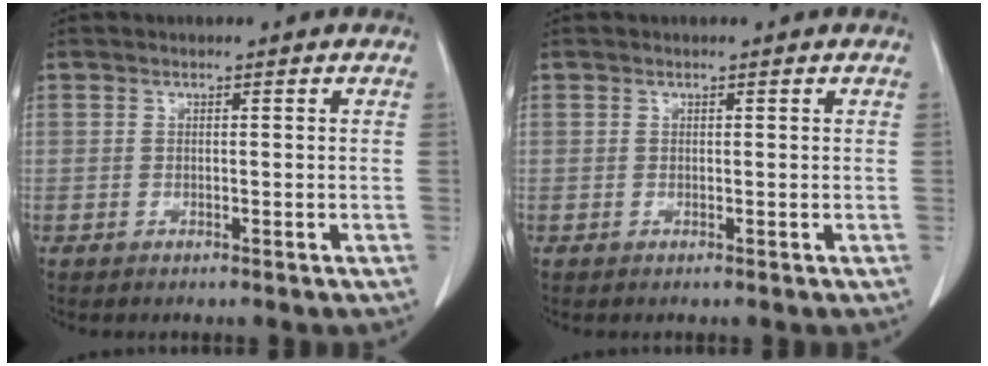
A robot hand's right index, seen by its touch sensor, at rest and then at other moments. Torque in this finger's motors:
{"motor_torque": [0.23, -0.02, 0.03, 0.01]}